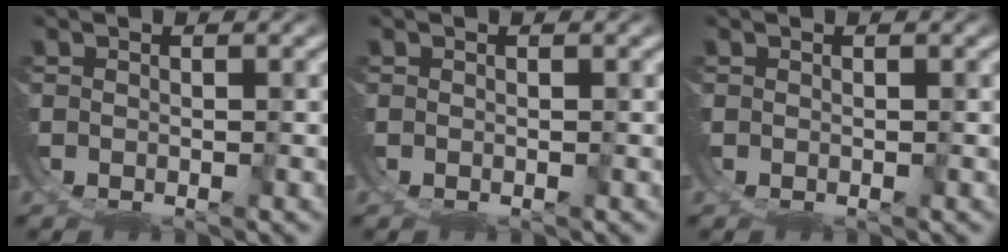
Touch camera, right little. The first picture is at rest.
{"total": 0.0}
{"total": 0.0}